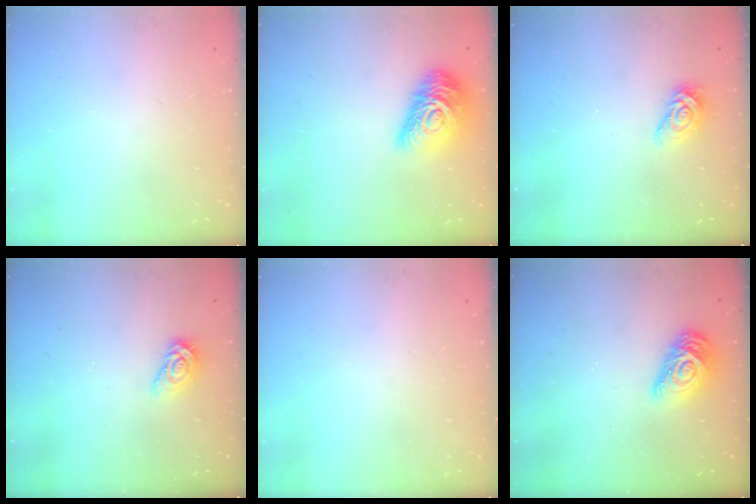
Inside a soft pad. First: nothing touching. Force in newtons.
{"total": 16.9, "press": 16.9, "slide": 1.2}
{"total": 7.9, "press": 7.9, "slide": 0.3}
{"total": 6.4, "press": 6.4, "slide": 0.7}
{"total": 0.0}
{"total": 12.2, "press": 12.2, "slide": 0.5}